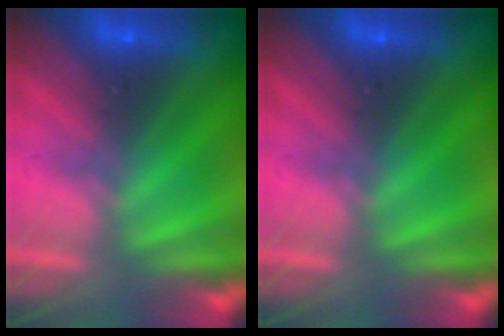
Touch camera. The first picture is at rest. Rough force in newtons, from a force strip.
{"total": 0.0}